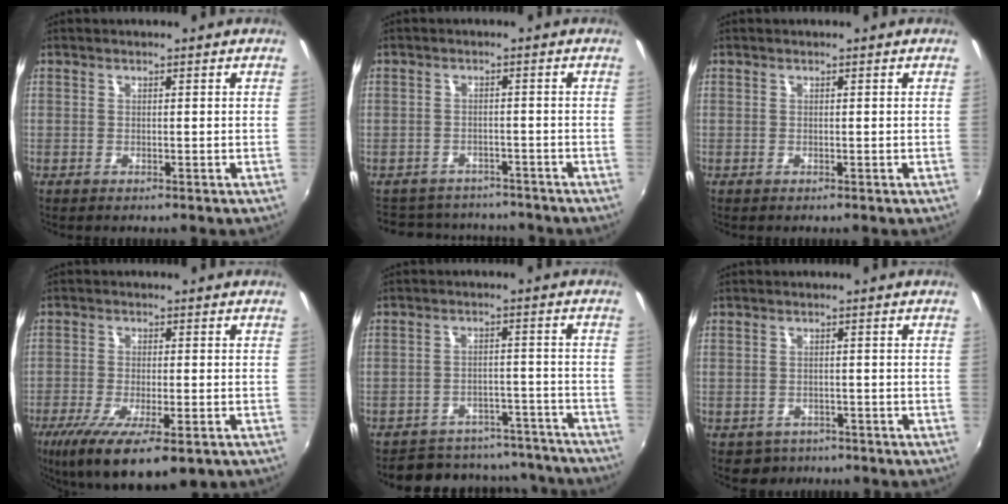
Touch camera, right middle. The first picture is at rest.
{"total": 9.3, "force": [-7.5, 5.3, 1.6], "torque": [-0.046, 0.031, -0.105]}
{"total": 0.0}
{"total": 15.0, "force": [-8.7, 4.7, 11.3], "torque": [-0.221, -0.056, -0.136]}
{"total": 17.4, "force": [-15.7, 6.6, 3.5], "torque": [-0.080, 0.045, -0.186]}
{"total": 3.5, "force": [-2.3, 2.6, 0.4], "torque": [-0.018, -0.005, -0.032]}